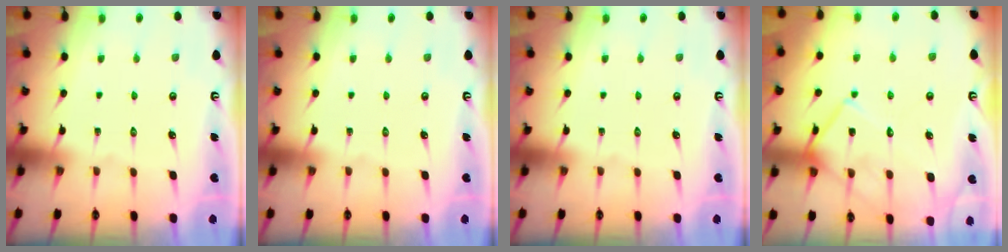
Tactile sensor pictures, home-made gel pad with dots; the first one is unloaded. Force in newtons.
{"total": 0.0}
{"total": 0.0}
{"total": 14.8, "press": 14.7, "slide": 1.2}